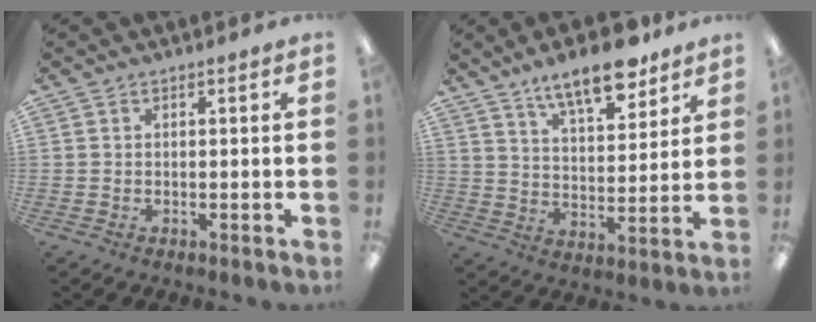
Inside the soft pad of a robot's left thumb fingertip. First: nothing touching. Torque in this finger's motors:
{"motor_torque": [0.37, 0.34, -0.03, -0.18, 0.10]}